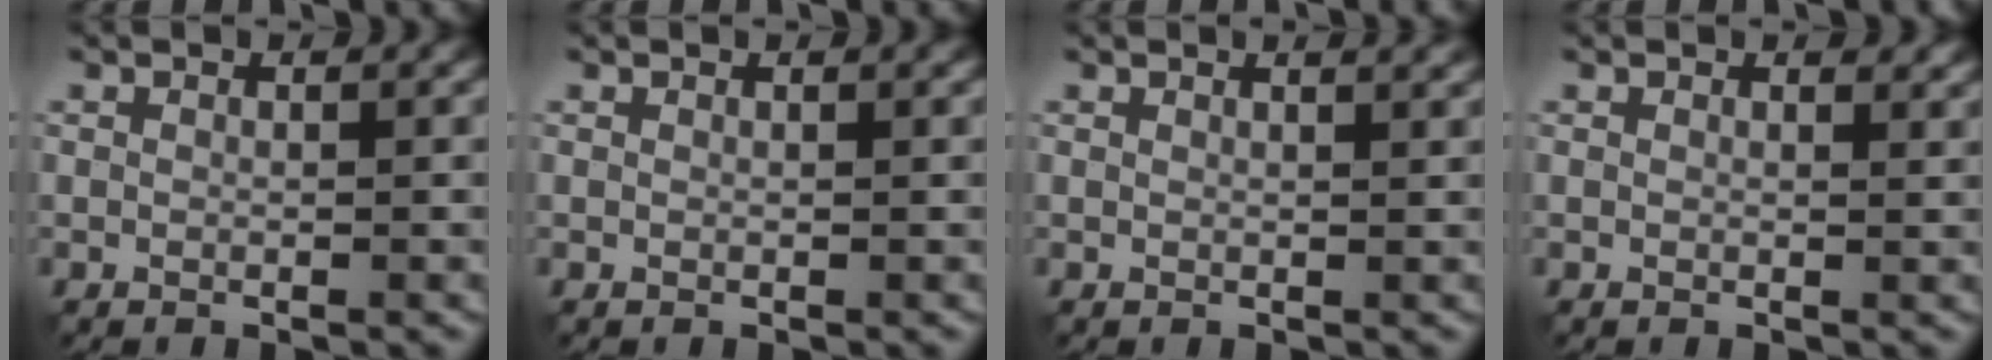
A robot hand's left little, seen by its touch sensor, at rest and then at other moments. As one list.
[{"total": 0.6, "force": [0.4, 0.1, 0.3], "torque": [0.000, 0.006, 0.006]}, {"total": 2.1, "force": [1.6, 0.7, 1.2], "torque": [-0.008, 0.006, 0.006]}, {"total": 1.0, "force": [0.9, 0.2, 0.4], "torque": [-0.008, -0.003, 0.011]}]